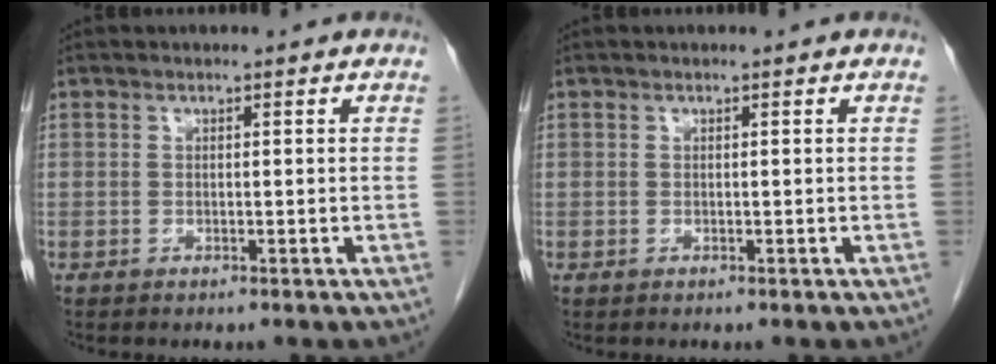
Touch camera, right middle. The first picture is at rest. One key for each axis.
{"total": 0.0}